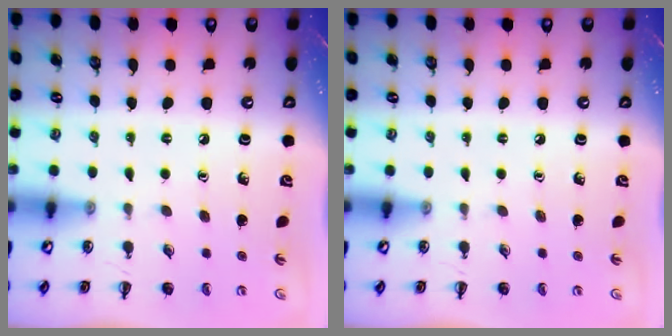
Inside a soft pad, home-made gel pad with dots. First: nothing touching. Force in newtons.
{"total": 0.0}